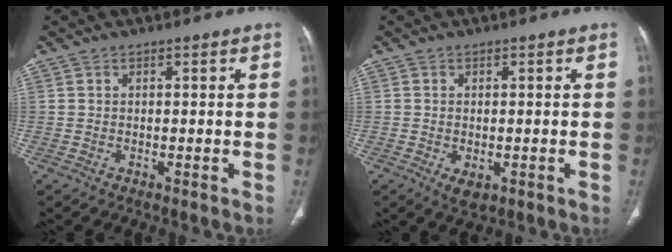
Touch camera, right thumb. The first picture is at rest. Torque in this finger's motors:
{"motor_torque": [-0.15, -0.03, -0.30, 0.04, 0.07]}